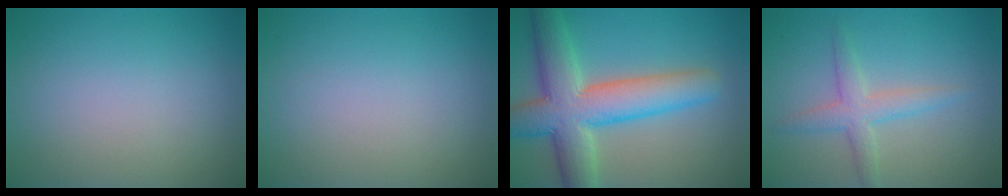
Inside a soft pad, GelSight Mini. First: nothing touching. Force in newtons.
{"total": 0.0}
{"total": 9.3, "press": 9.3, "slide": 0.5}
{"total": 2.8, "press": 2.8, "slide": 0.1}